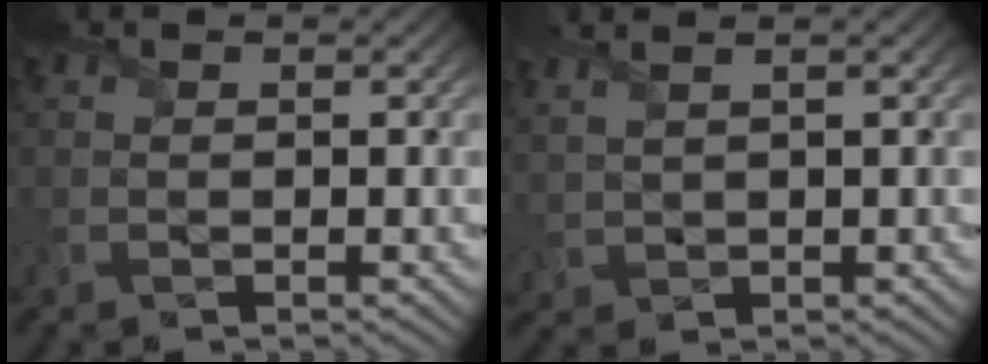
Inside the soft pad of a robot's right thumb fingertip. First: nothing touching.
{"total": 2.3, "force": [1.7, 0.2, 1.5], "torque": [-0.043, 0.008, 0.042]}